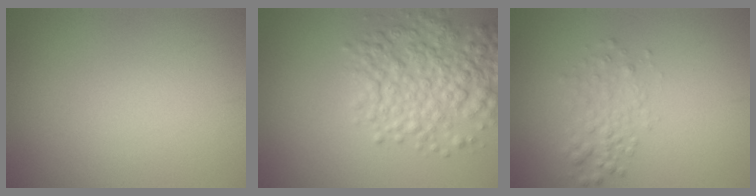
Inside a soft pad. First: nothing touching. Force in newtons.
{"total": 6.2, "press": 6.2, "slide": 0.3}
{"total": 2.4, "press": 2.4, "slide": 0.1}